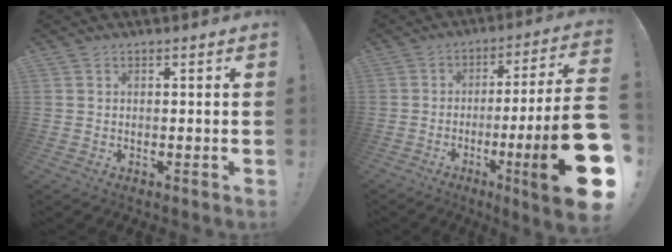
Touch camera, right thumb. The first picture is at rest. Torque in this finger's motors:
{"motor_torque": [2.43, 2.58, 2.21, -0.56, 0.48]}